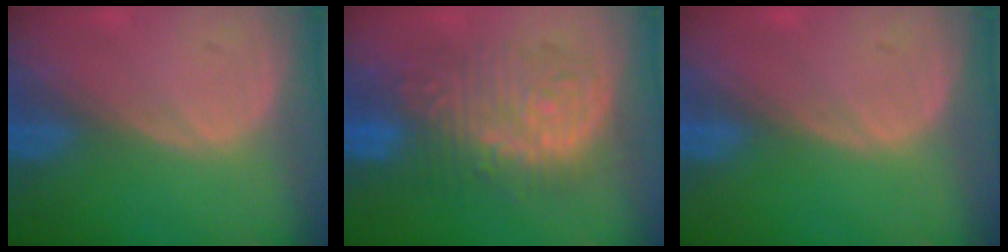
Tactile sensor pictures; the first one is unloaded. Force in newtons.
{"total": 9.8, "press": 9.8, "slide": 0.4}
{"total": 0.0}